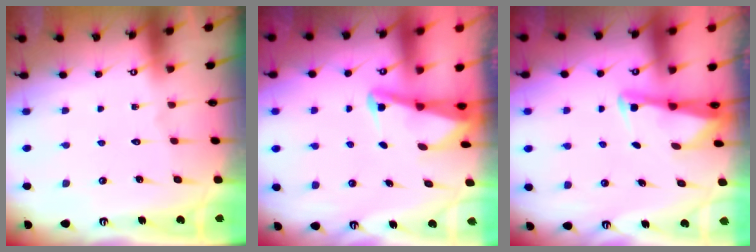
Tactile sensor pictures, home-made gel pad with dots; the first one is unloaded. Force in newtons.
{"total": 2.5, "press": 2.4, "slide": 0.6}
{"total": 2.7, "press": 2.6, "slide": 0.2}